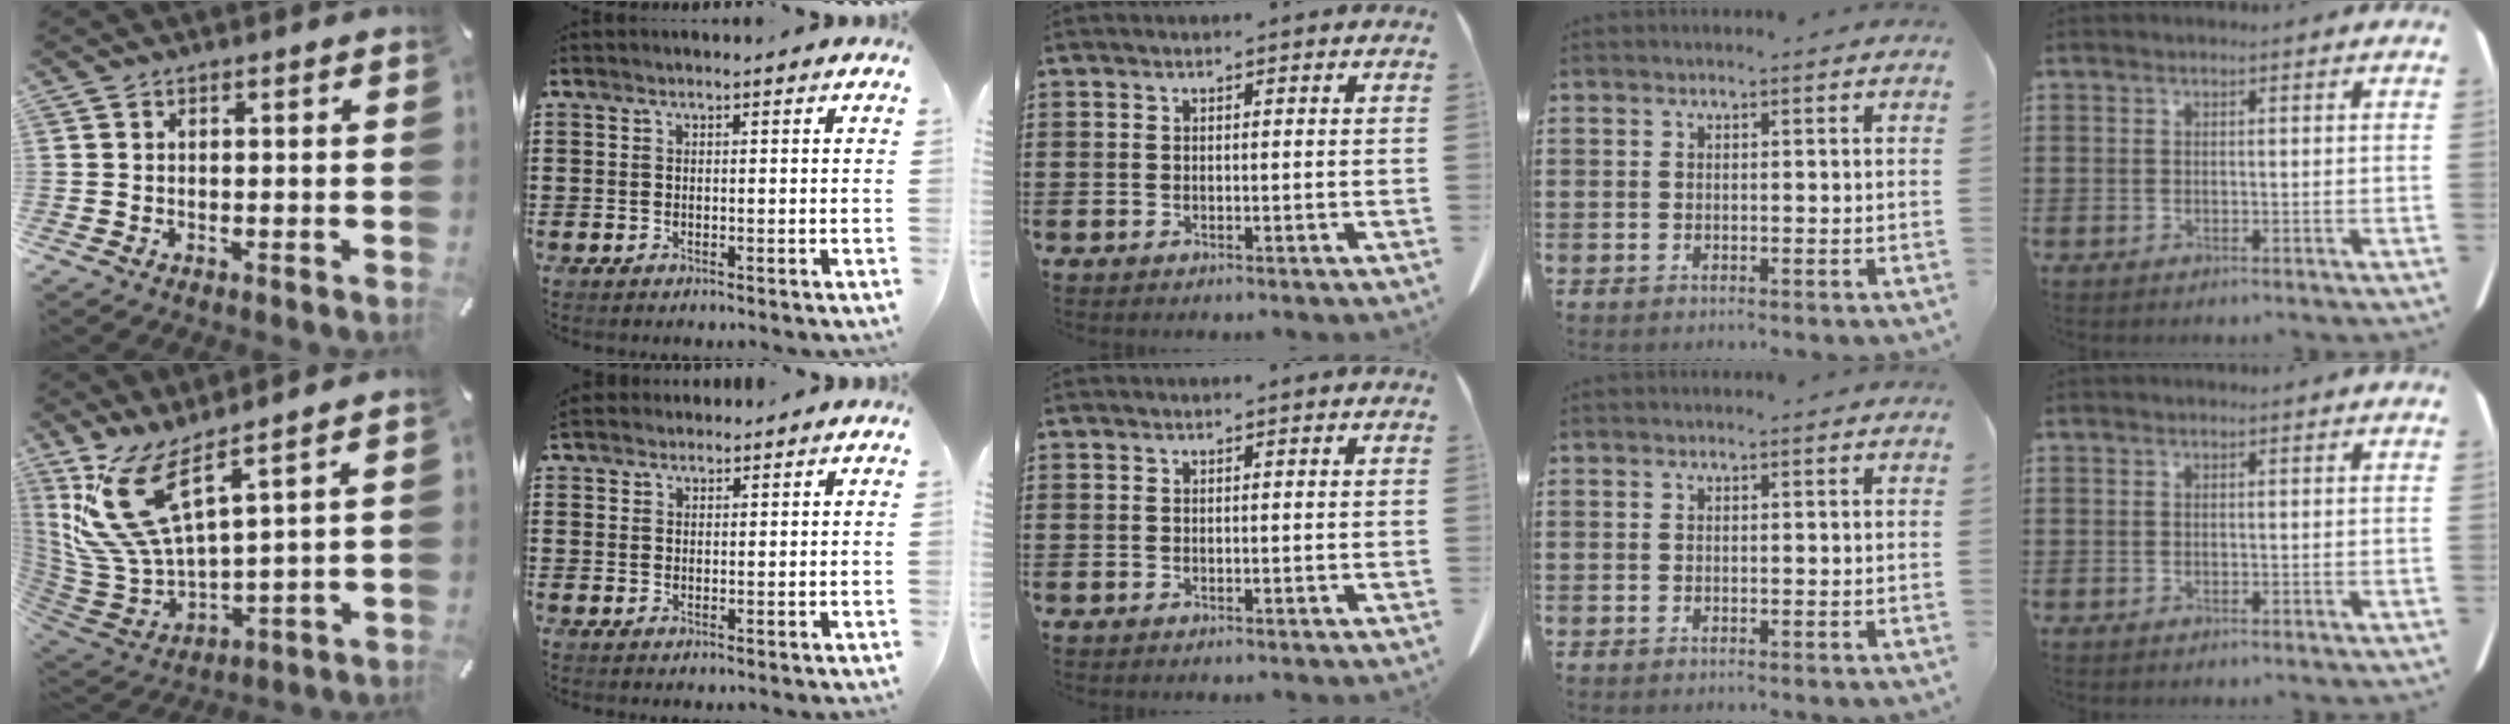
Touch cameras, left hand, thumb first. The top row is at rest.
{"thumb": {"total": 15.3, "force": [8.8, 6.6, 10.7], "torque": [-0.266, -0.051, 0.161]}, "index": {"total": 2.1, "force": [2.0, 0.7, 0.0], "torque": [-0.005, 0.002, 0.041]}}